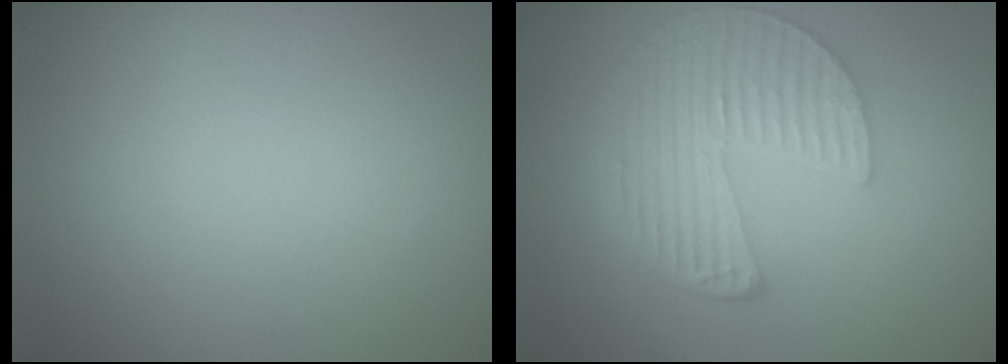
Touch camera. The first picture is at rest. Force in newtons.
{"total": 5.8, "press": 4.2, "slide": 4.0}